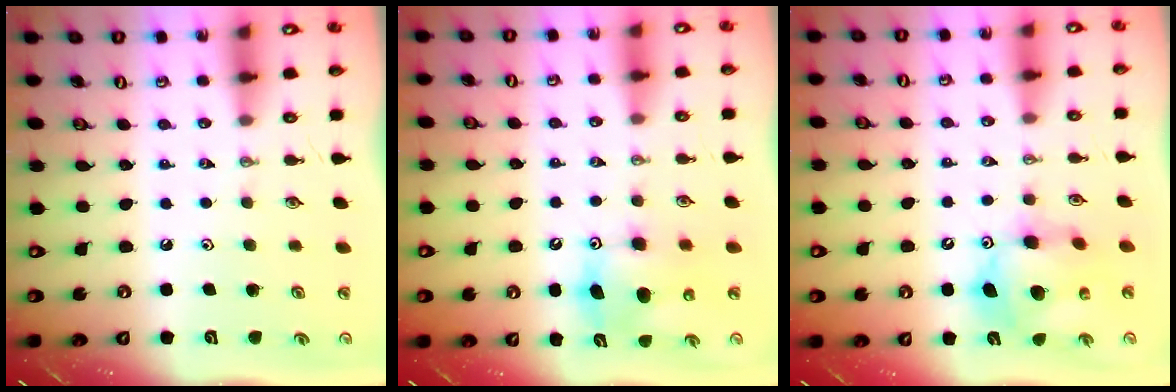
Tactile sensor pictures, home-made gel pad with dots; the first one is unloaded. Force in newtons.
{"total": 8.4, "press": 8.3, "slide": 1.3}
{"total": 12.7, "press": 12.6, "slide": 1.2}